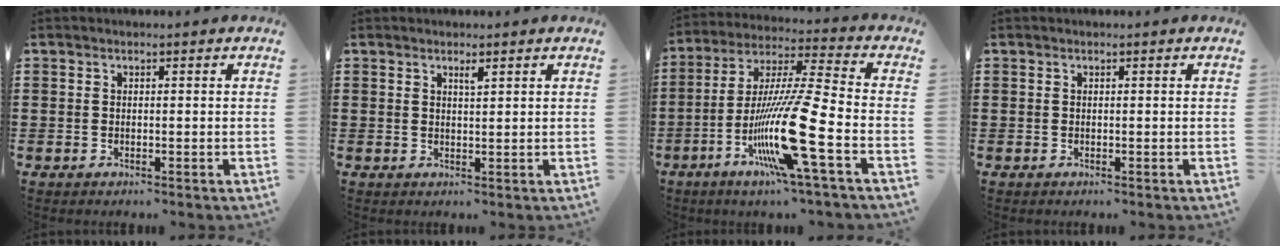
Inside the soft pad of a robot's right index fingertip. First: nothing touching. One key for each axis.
{"total": 1.3, "fx": 0.9, "fy": 0.2, "fz": 0.9, "tx": -0.010, "ty": -0.003, "tz": 0.014}
{"total": 16.9, "fx": -6.8, "fy": 0.9, "fz": 15.5, "tx": -0.322, "ty": -0.018, "tz": -0.128}
{"total": 0.0}